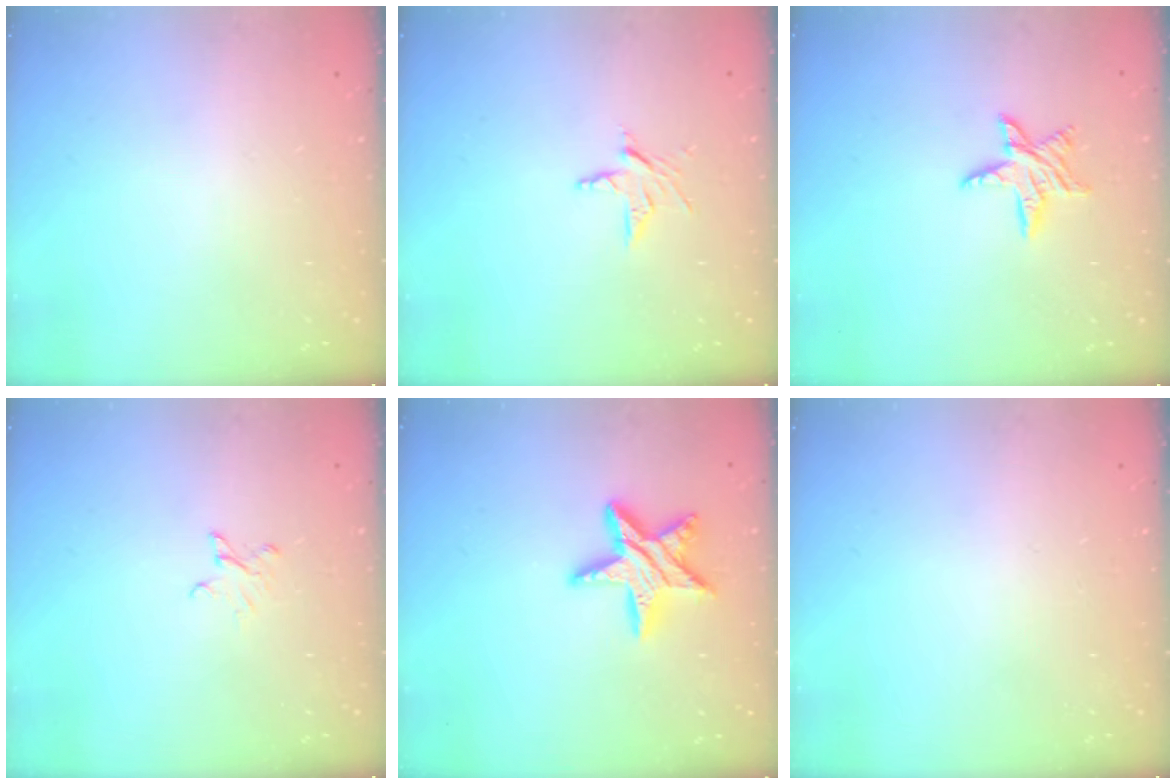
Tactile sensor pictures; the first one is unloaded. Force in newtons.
{"total": 4.8, "press": 4.7, "slide": 0.3}
{"total": 8.0, "press": 8.0, "slide": 0.5}
{"total": 2.6, "press": 2.6, "slide": 0.3}
{"total": 11.6, "press": 11.6, "slide": 0.6}
{"total": 0.0}